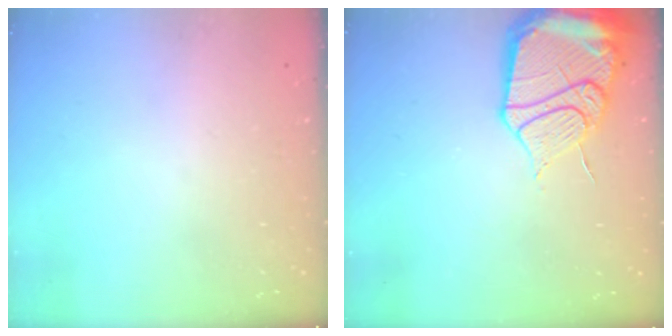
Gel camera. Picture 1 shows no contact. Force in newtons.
{"total": 17.6, "press": 17.4, "slide": 2.9}